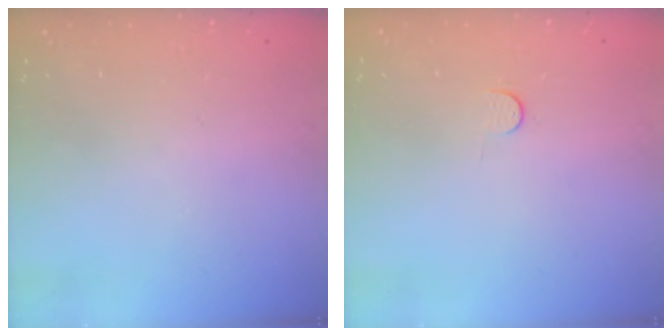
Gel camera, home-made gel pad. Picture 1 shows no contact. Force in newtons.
{"total": 2.8, "press": 2.8, "slide": 0.4}